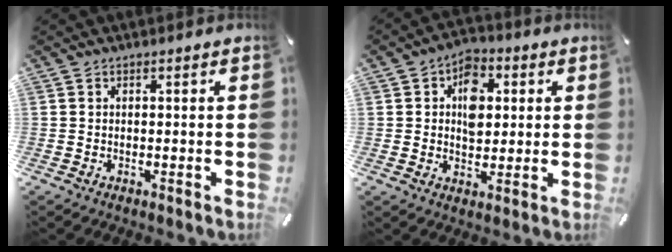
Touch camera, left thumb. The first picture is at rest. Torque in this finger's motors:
{"motor_torque": [1.63, 1.40, 0.92, -0.31, 0.08]}